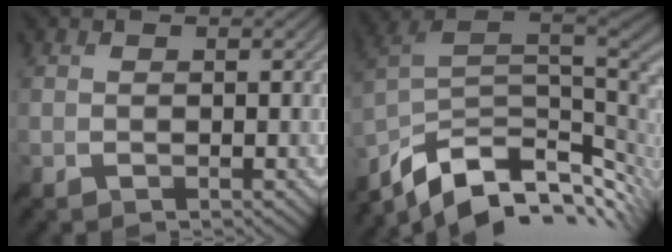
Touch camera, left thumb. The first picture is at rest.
{"total": 12.8, "force": [-5.8, 6.9, 9.1], "torque": [-0.199, -0.020, -0.099]}